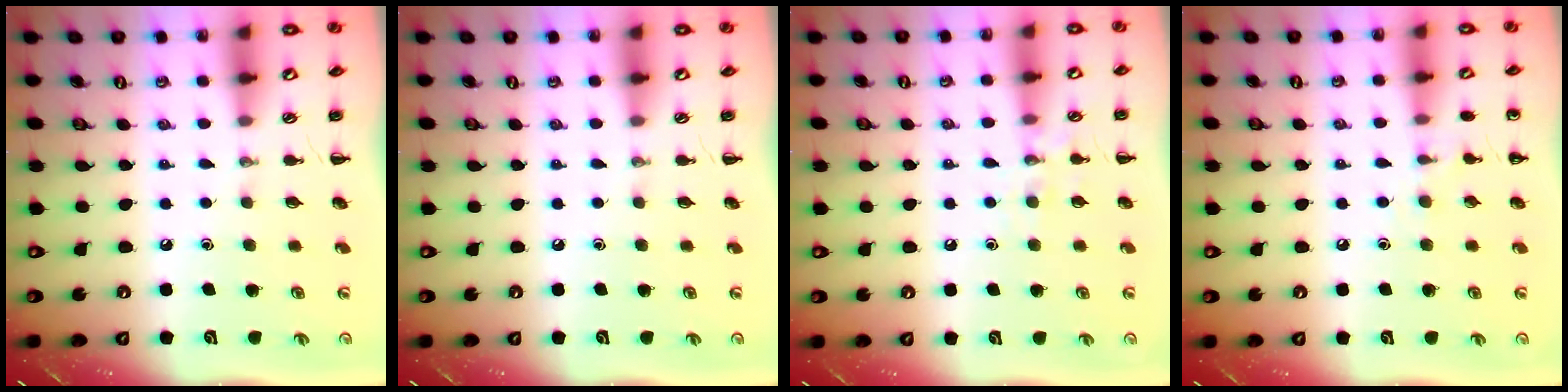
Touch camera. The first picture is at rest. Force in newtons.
{"total": 0.0}
{"total": 7.5, "press": 7.4, "slide": 1.1}
{"total": 6.5, "press": 6.2, "slide": 1.9}